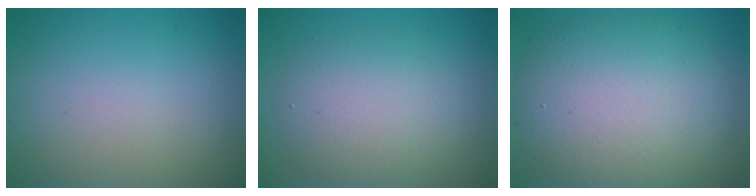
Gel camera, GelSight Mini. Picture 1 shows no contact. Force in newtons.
{"total": 4.4, "press": 4.4, "slide": 0.4}
{"total": 9.4, "press": 9.4, "slide": 0.6}